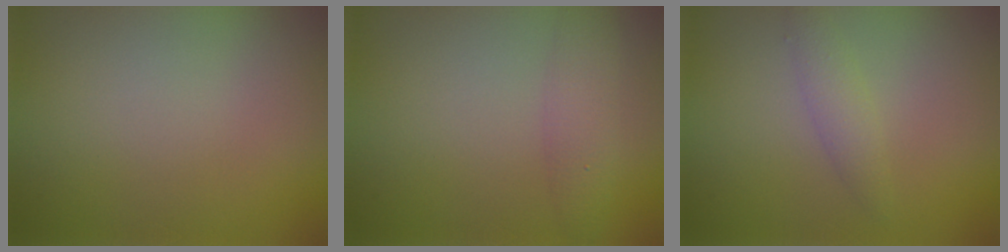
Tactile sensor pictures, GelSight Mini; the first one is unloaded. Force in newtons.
{"total": 2.8, "press": 2.8, "slide": 0.1}
{"total": 1.7, "press": 1.7, "slide": 0.1}